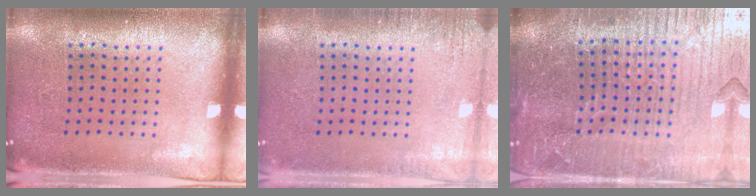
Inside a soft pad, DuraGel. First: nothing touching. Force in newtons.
{"total": 1.6, "press": 1.5, "slide": 0.3}
{"total": 6.2, "press": 5.5, "slide": 2.9}